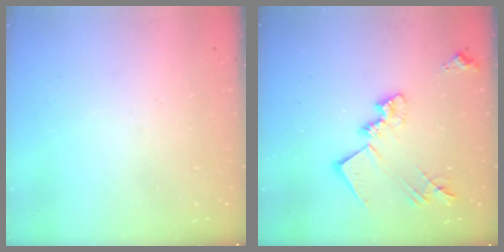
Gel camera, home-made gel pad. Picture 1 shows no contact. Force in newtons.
{"total": 17.6, "press": 17.6, "slide": 1.2}